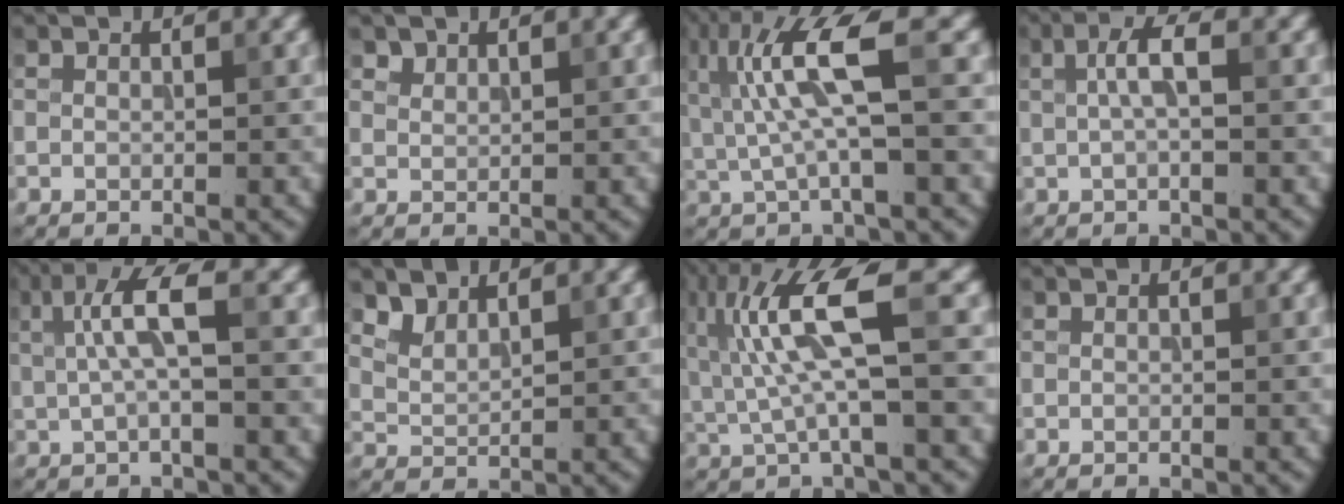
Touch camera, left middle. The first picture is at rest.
{"total": 1.1, "force": [1.0, 0.5, 0.1], "torque": [-0.003, -0.002, 0.025]}
{"total": 6.7, "force": [1.3, 1.1, 6.5], "torque": [-0.140, 0.002, 0.028]}
{"total": 2.5, "force": [0.3, 0.6, 2.4], "torque": [-0.045, 0.008, 0.004]}
{"total": 4.1, "force": [0.7, 0.9, 3.9], "torque": [-0.075, 0.006, 0.011]}
{"total": 2.4, "force": [2.1, 1.0, 0.8], "torque": [-0.024, -0.004, 0.054]}
{"total": 7.4, "force": [1.1, 1.3, 7.2], "torque": [-0.156, 0.008, 0.023]}
{"total": 0.0}